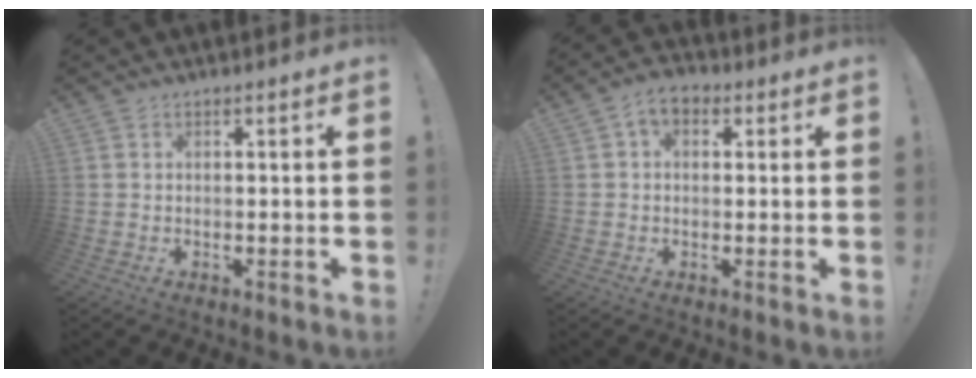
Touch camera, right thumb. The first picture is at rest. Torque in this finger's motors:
{"motor_torque": [0.37, 1.34, 0.21, -0.10, 0.01]}